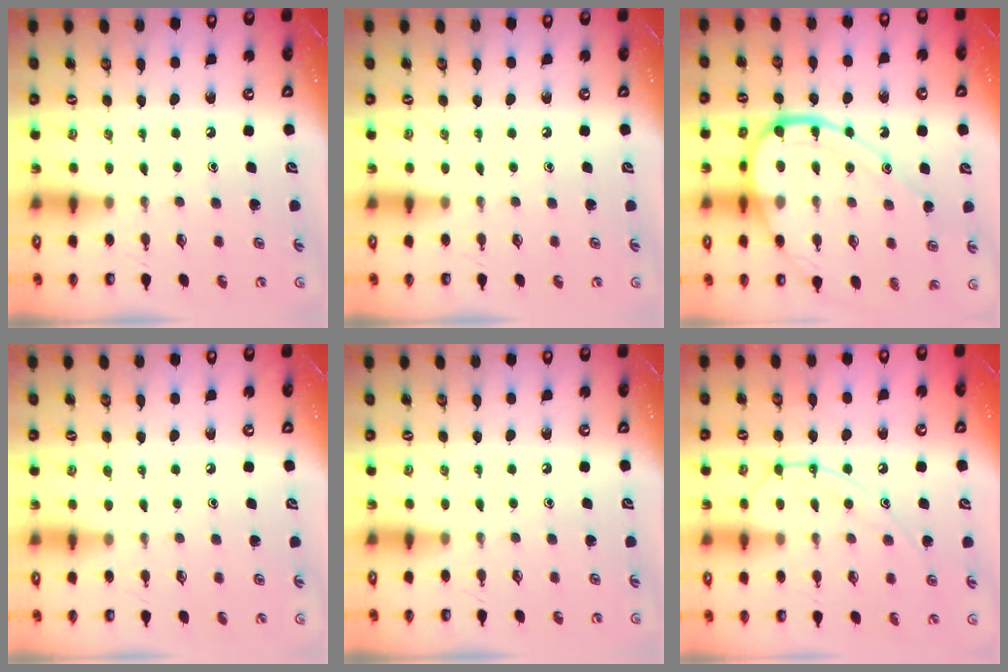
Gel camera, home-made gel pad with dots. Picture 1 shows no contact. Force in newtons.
{"total": 0.0}
{"total": 15.3, "press": 15.3, "slide": 1.4}
{"total": 3.2, "press": 3.2, "slide": 0.4}
{"total": 0.0}
{"total": 11.1, "press": 11.0, "slide": 1.1}